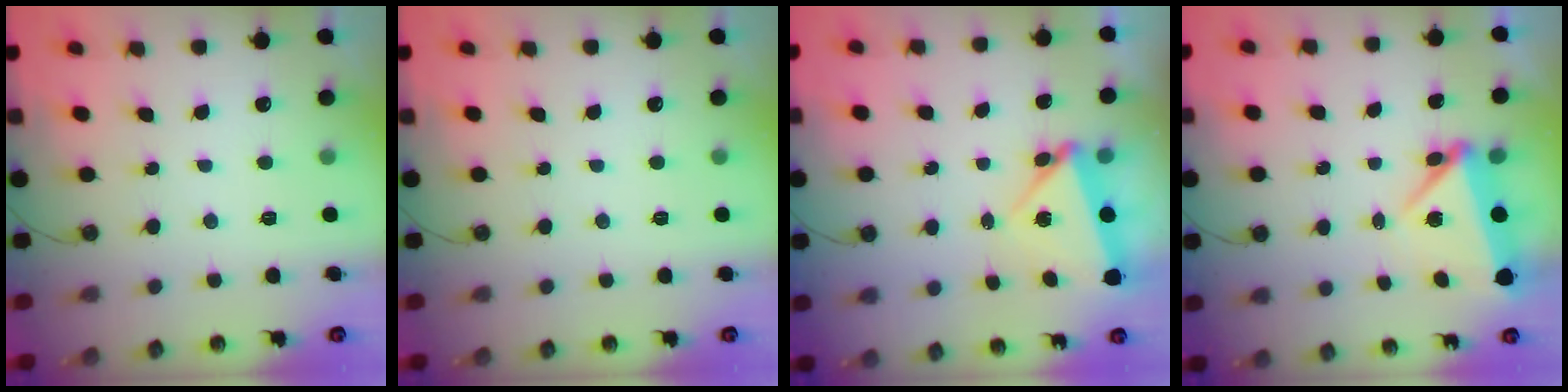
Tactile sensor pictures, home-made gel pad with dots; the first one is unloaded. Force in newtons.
{"total": 0.0}
{"total": 6.0, "press": 5.8, "slide": 1.7}
{"total": 7.3, "press": 7.2, "slide": 0.5}